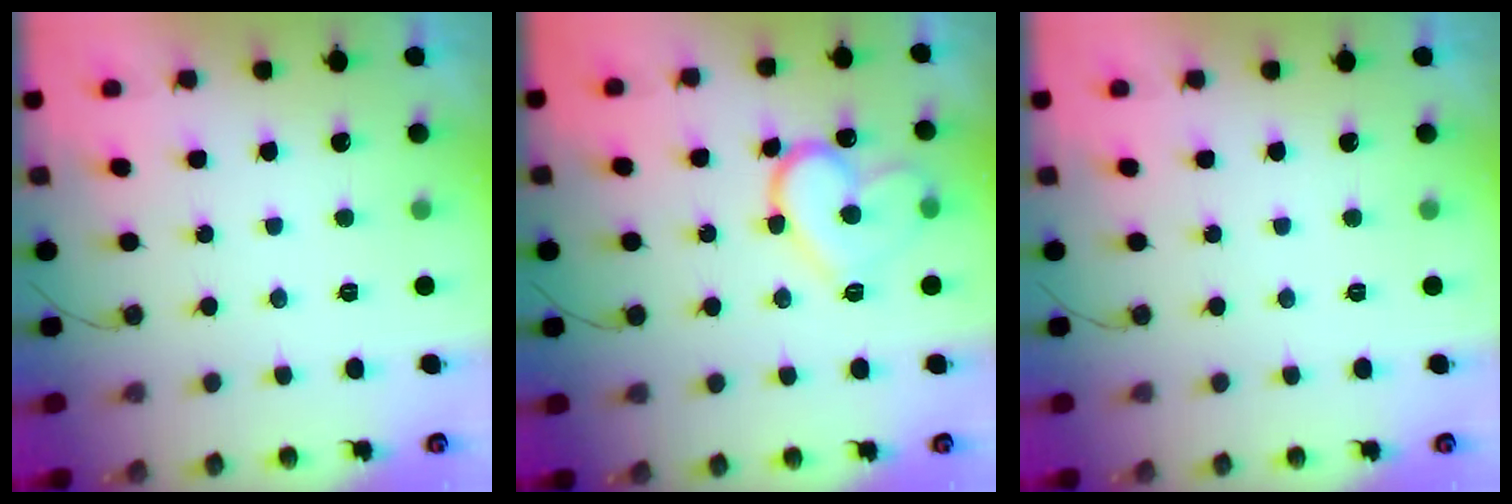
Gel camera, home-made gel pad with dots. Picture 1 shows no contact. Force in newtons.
{"total": 14.0, "press": 13.9, "slide": 1.5}
{"total": 0.0}